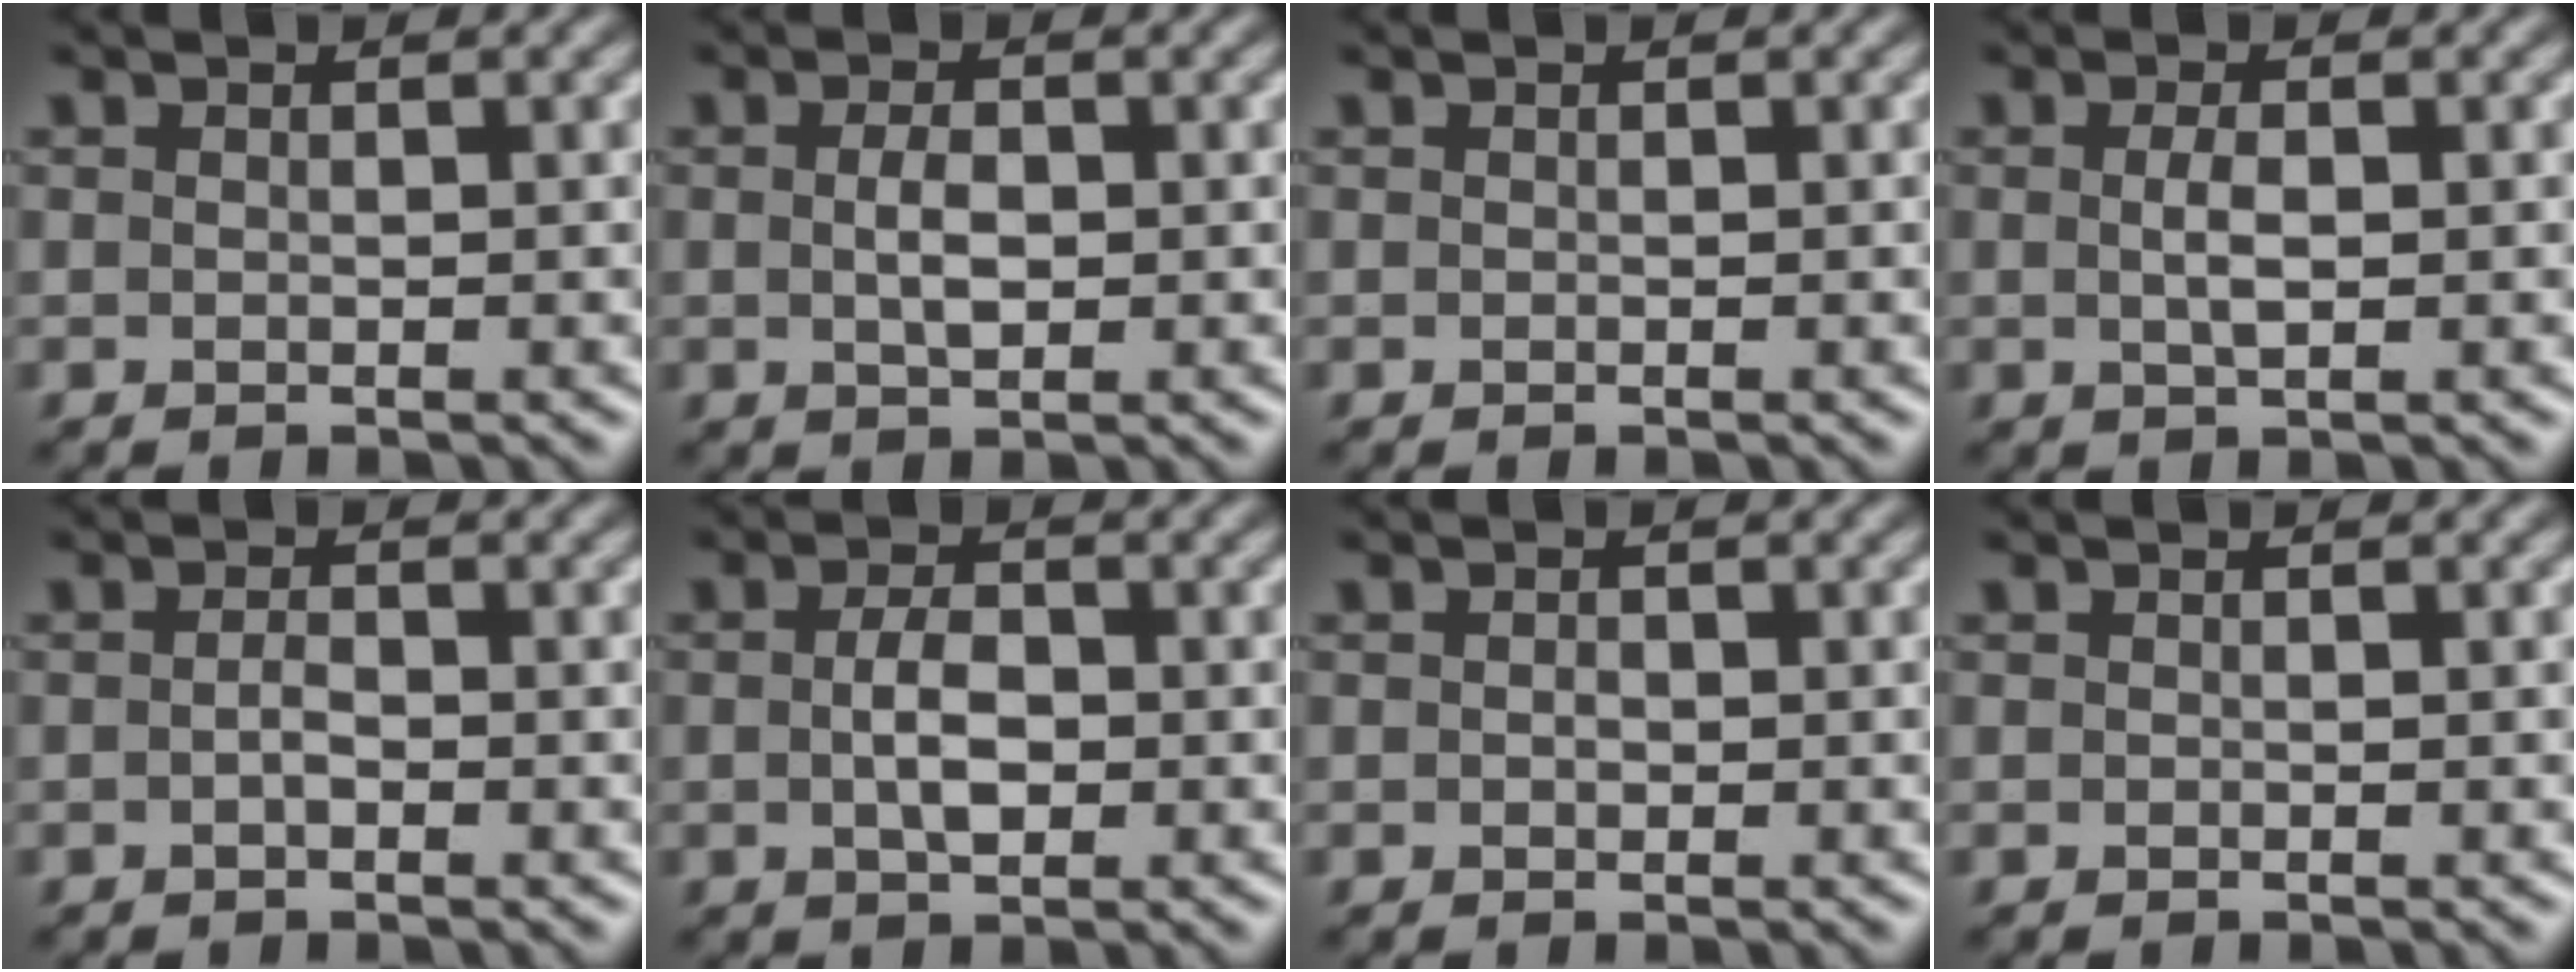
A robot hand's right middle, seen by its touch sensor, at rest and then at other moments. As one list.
[{"total": 2.1, "force": [0.0, 1.1, 1.8], "torque": [-0.040, -0.001, 0.001]}, {"total": 0.0}, {"total": 1.8, "force": [0.1, 0.6, 1.7], "torque": [-0.036, 0.001, 0.001]}, {"total": 1.1, "force": [-0.3, 0.4, 0.9], "torque": [-0.021, 0.000, -0.007]}, {"total": 2.8, "force": [-0.1, 1.5, 2.4], "torque": [-0.049, -0.001, -0.004]}, {"total": 0.6, "force": [0.0, 0.4, 0.5], "torque": [-0.008, -0.001, -0.001]}, {"total": 0.0}]